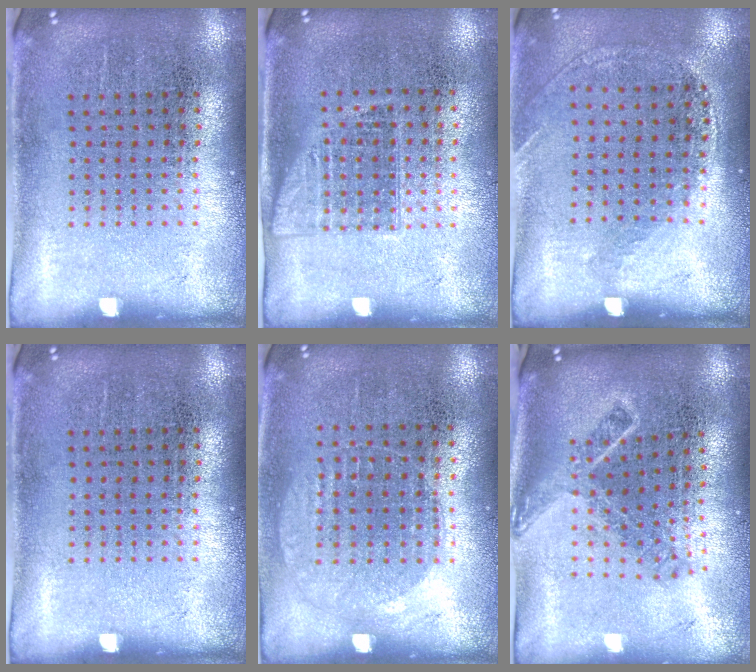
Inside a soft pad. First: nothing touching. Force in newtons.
{"total": 1.0, "press": 0.9, "slide": 0.4}
{"total": 1.1, "press": 0.9, "slide": 0.7}
{"total": 0.0}
{"total": 0.9, "press": 0.8, "slide": 0.4}
{"total": 1.9, "press": 1.4, "slide": 1.3}